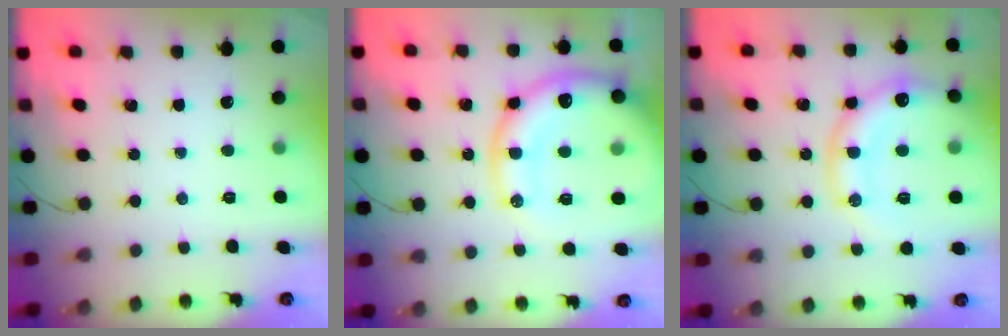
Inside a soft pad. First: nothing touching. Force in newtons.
{"total": 22.7, "press": 22.1, "slide": 4.8}
{"total": 17.0, "press": 16.8, "slide": 2.4}